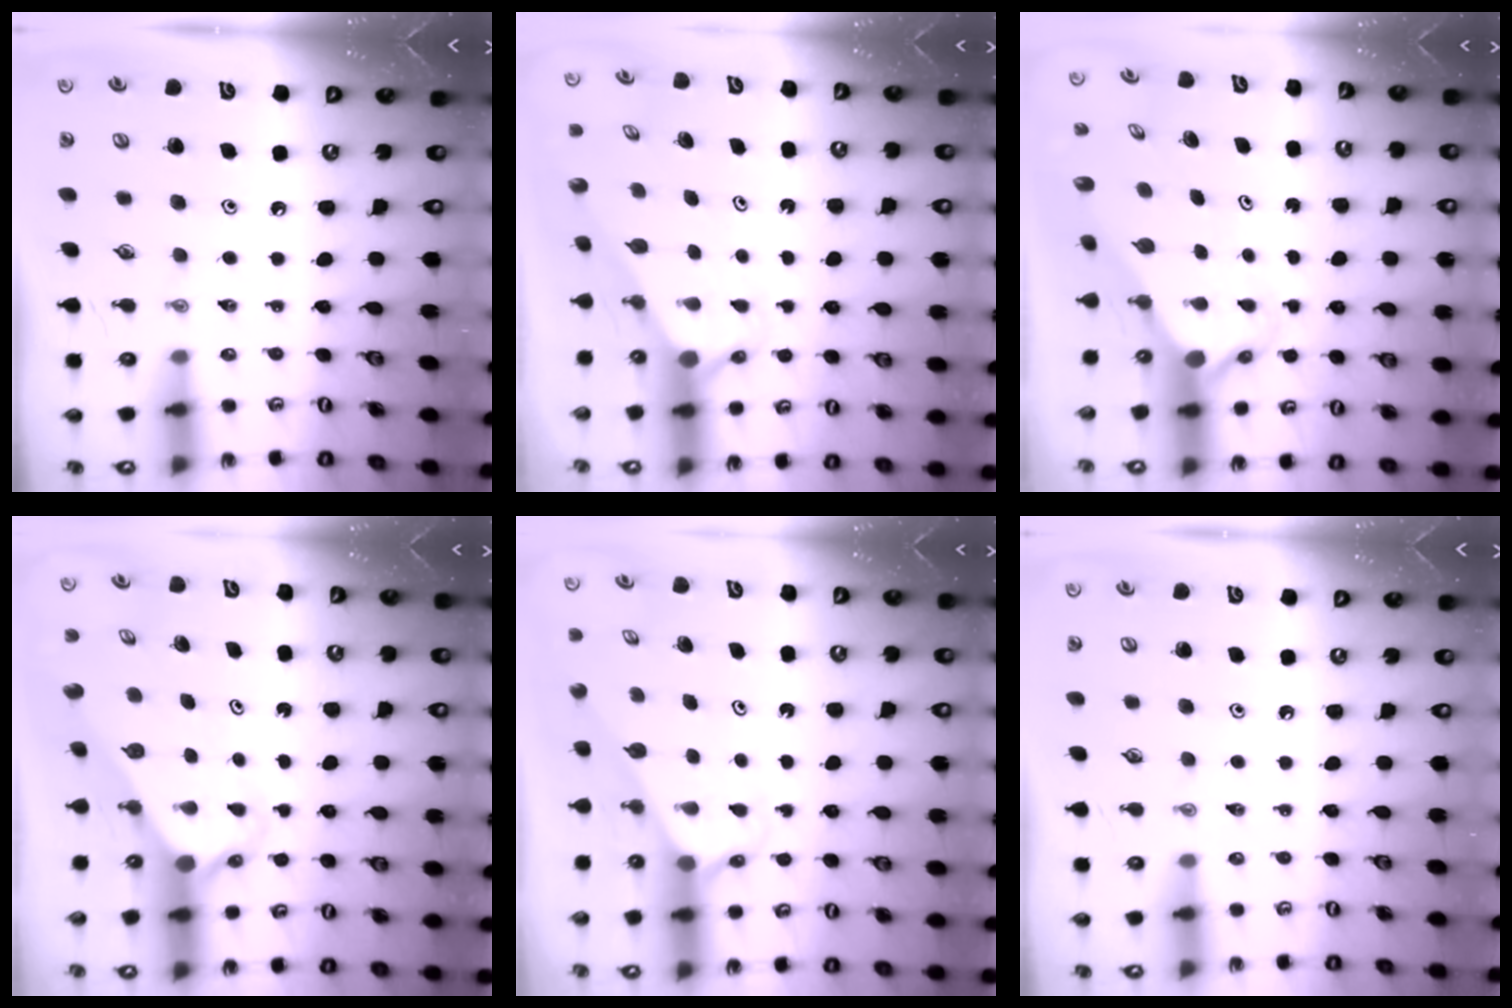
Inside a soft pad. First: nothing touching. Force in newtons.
{"total": 2.7, "press": 2.7, "slide": 0.0}
{"total": 3.6, "press": 3.6, "slide": 0.3}
{"total": 3.2, "press": 3.1, "slide": 0.2}
{"total": 2.6, "press": 2.6, "slide": 0.1}
{"total": 0.0}